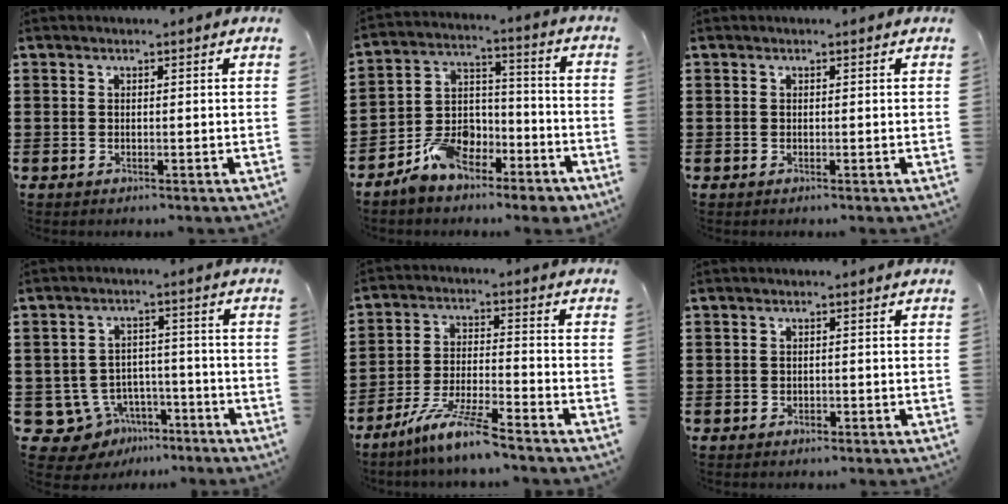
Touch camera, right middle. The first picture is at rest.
{"total": 8.4, "force": [-6.3, 4.7, 3.1], "torque": [-0.072, 0.024, -0.123]}
{"total": 0.0}
{"total": 6.5, "force": [-4.7, 4.2, 1.7], "torque": [-0.062, 0.014, -0.094]}
{"total": 8.3, "force": [-6.9, -0.1, 4.5], "torque": [-0.102, -0.013, -0.138]}
{"total": 0.6, "force": [-0.3, 0.4, 0.1], "torque": [-0.004, 0.002, -0.008]}